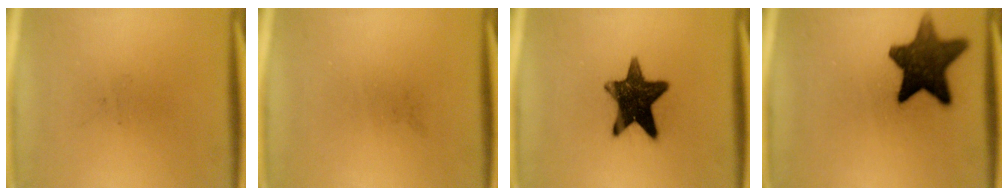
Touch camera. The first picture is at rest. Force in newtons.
{"total": 0.0}
{"total": 14.1}
{"total": 13.4}